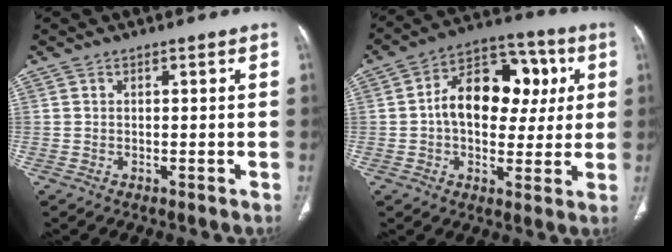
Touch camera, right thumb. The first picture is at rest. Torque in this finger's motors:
{"motor_torque": [1.65, 1.54, 1.27, -0.48, 0.12]}